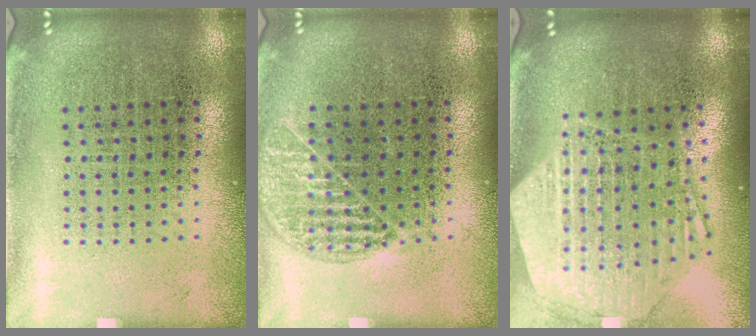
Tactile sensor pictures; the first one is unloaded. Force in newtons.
{"total": 1.0, "press": 1.0, "slide": 0.3}
{"total": 2.7, "press": 2.2, "slide": 1.6}